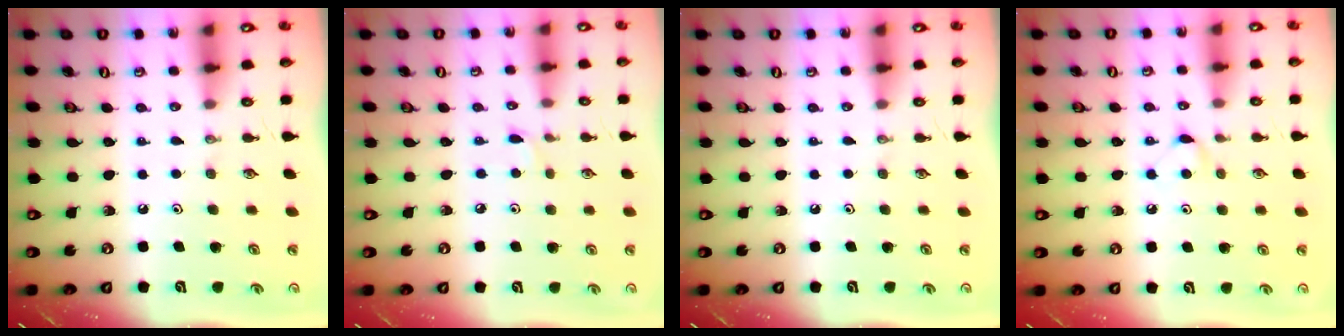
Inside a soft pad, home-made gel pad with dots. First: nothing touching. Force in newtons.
{"total": 1.9, "press": 1.9, "slide": 0.2}
{"total": 0.0}
{"total": 4.4, "press": 4.4, "slide": 0.7}